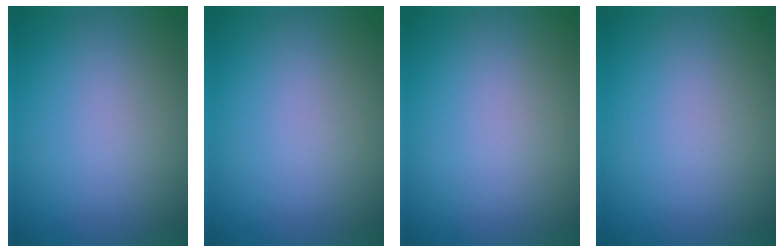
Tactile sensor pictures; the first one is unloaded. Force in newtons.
{"total": 0.0}
{"total": 0.0}
{"total": 0.0}